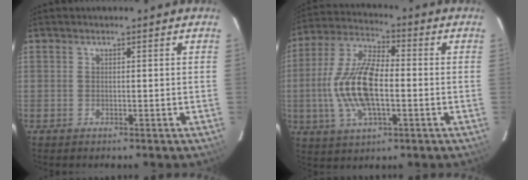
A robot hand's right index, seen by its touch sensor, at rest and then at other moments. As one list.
[{"total": 14.9, "force": [-2.0, 6.1, 13.5], "torque": [-0.283, 0.004, -0.040]}]